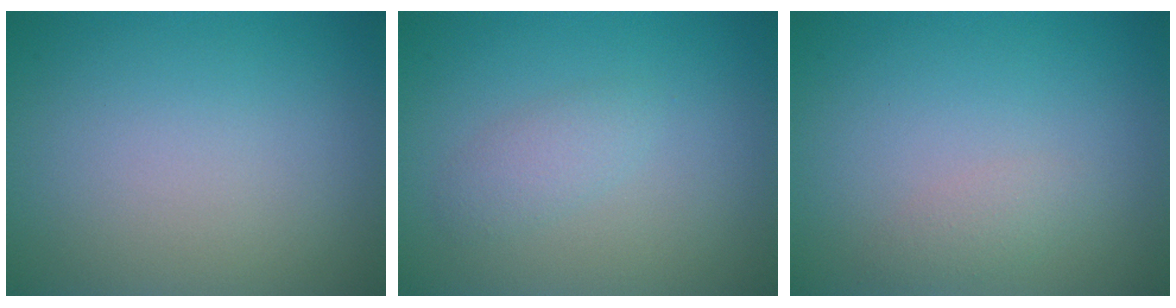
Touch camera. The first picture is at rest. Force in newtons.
{"total": 1.6, "press": 1.6, "slide": 0.1}
{"total": 1.1, "press": 1.1, "slide": 0.0}